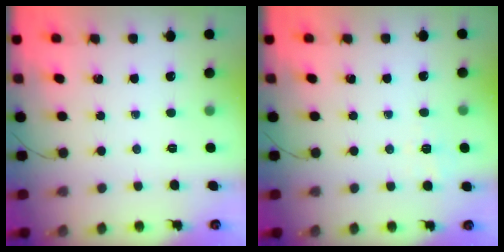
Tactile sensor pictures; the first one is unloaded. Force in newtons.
{"total": 2.4, "press": 1.8, "slide": 1.6}